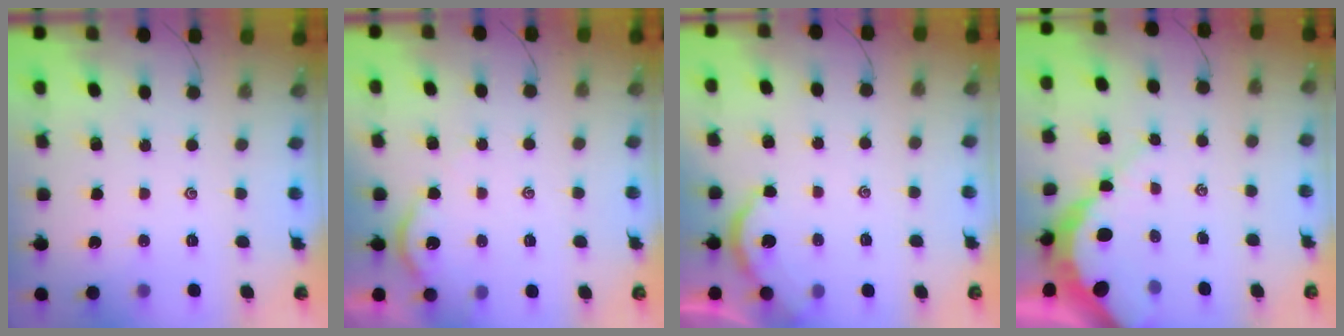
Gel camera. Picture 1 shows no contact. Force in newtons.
{"total": 2.9, "press": 2.9, "slide": 0.3}
{"total": 3.0, "press": 3.0, "slide": 0.3}
{"total": 7.9, "press": 7.8, "slide": 0.9}